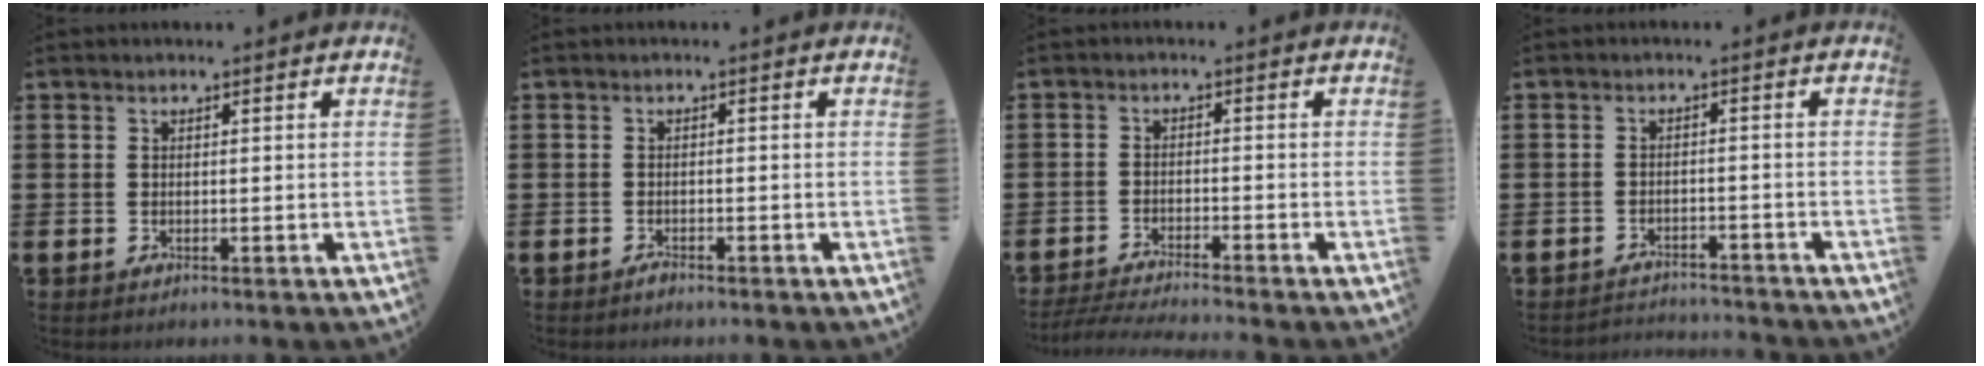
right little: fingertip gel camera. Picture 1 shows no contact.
{"total": 0.7, "force": [-0.7, 0.1, 0.2], "torque": [-0.005, -0.003, -0.014]}
{"total": 2.8, "force": [-2.6, -0.2, 0.9], "torque": [-0.013, -0.001, -0.051]}
{"total": 2.2, "force": [-2.1, 0.0, -0.3], "torque": [-0.003, 0.002, -0.048]}